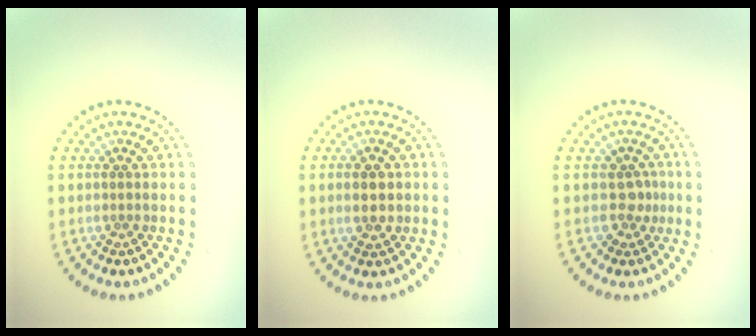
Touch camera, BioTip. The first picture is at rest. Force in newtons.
{"total": 2.6, "press": 2.6, "slide": 0.1}
{"total": 1.9, "press": 1.5, "slide": 1.2}